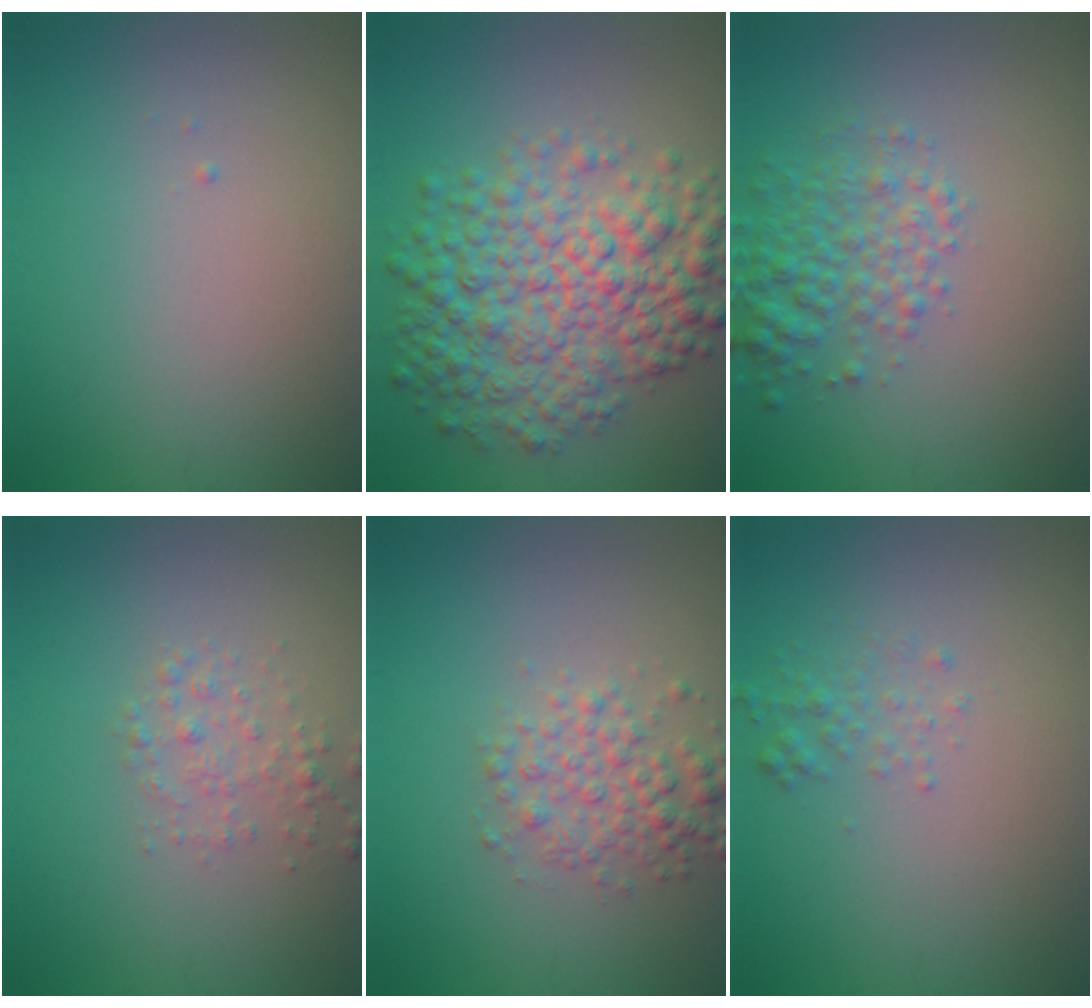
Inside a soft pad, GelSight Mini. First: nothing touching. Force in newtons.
{"total": 8.5, "press": 8.5, "slide": 0.0}
{"total": 3.7, "press": 3.7, "slide": 0.1}
{"total": 1.7, "press": 1.7, "slide": 0.1}
{"total": 2.9, "press": 2.9, "slide": 0.0}
{"total": 1.3, "press": 1.3, "slide": 0.1}